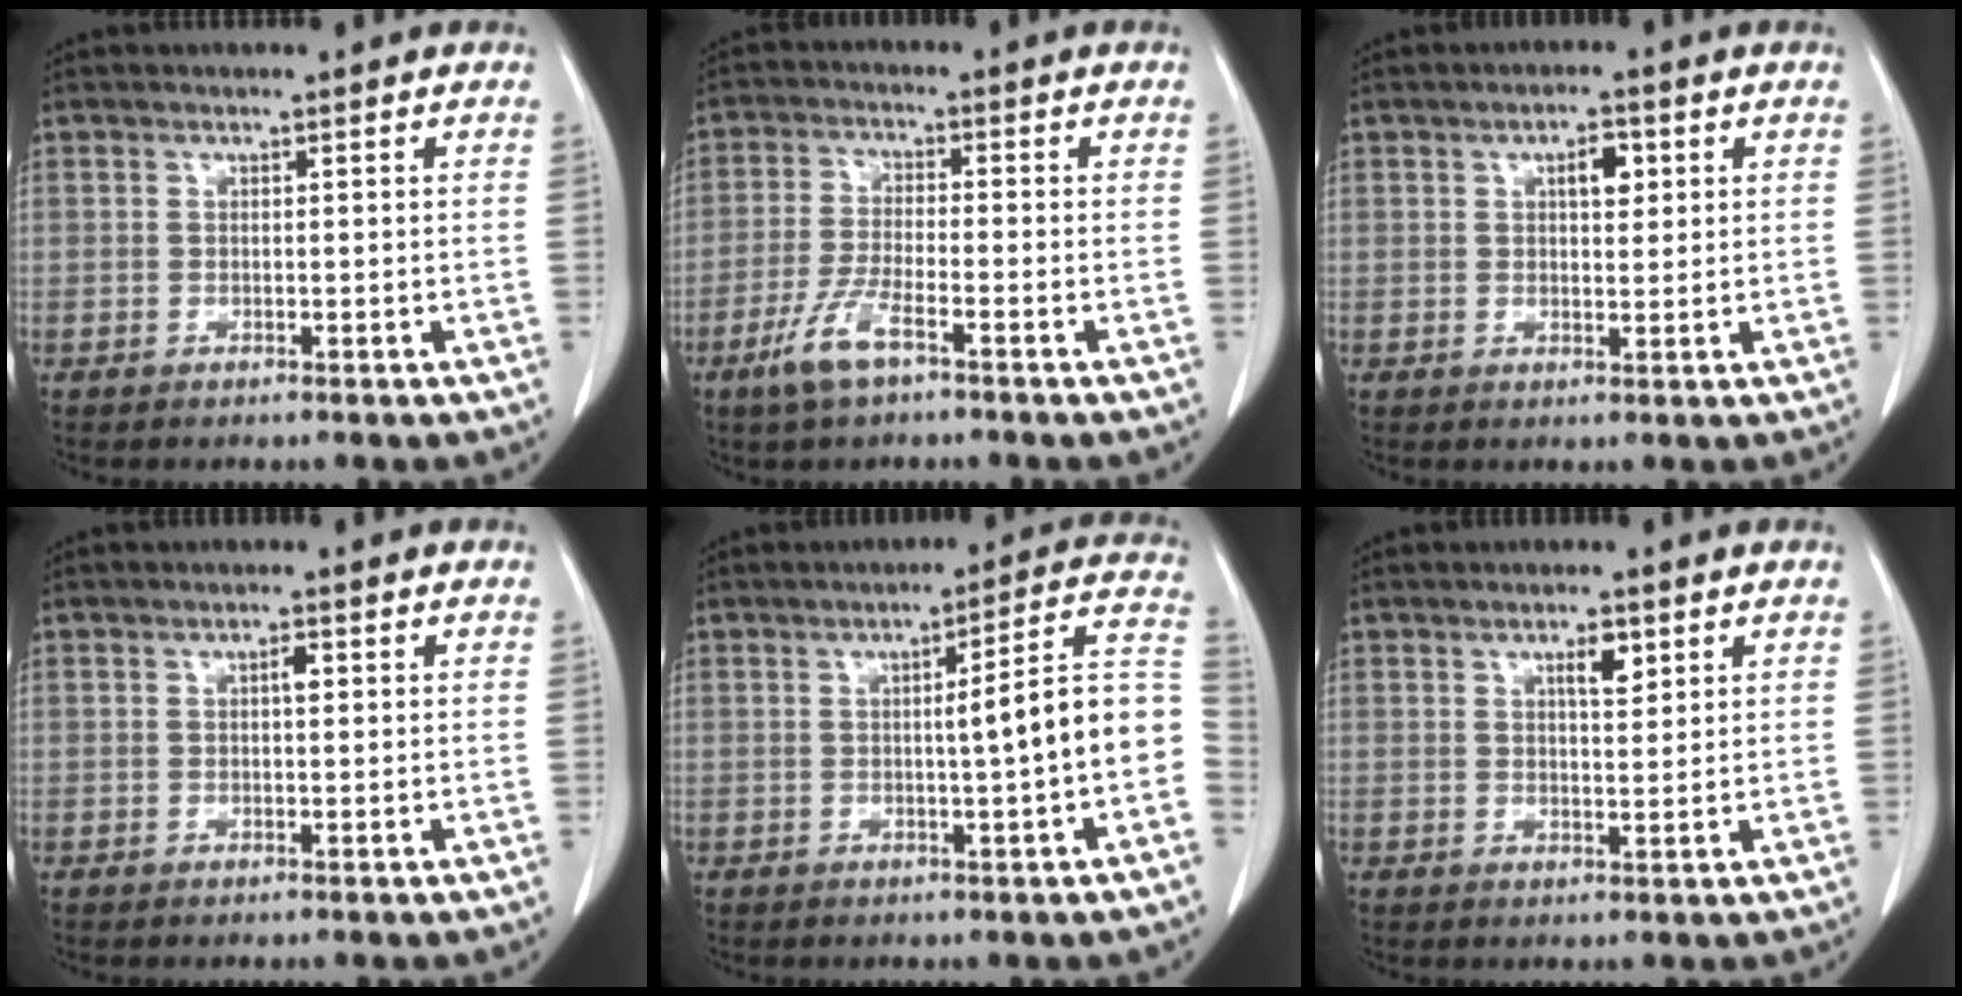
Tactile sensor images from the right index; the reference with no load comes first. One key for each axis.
{"total": 6.1, "fx": -3.7, "fy": 1.1, "fz": 4.8, "tx": -0.107, "ty": -0.008, "tz": -0.070}
{"total": 3.5, "fx": 1.3, "fy": 1.4, "fz": 2.9, "tx": -0.046, "ty": 0.002, "tz": 0.019}
{"total": 1.4, "fx": 0.3, "fy": 0.4, "fz": 1.3, "tx": -0.022, "ty": 0.003, "tz": 0.005}
{"total": 10.8, "fx": -1.3, "fy": -0.2, "fz": 10.7, "tx": -0.134, "ty": 0.025, "tz": -0.023}
{"total": 3.2, "fx": 1.7, "fy": 0.9, "fz": 2.6, "tx": -0.045, "ty": -0.001, "tz": 0.028}